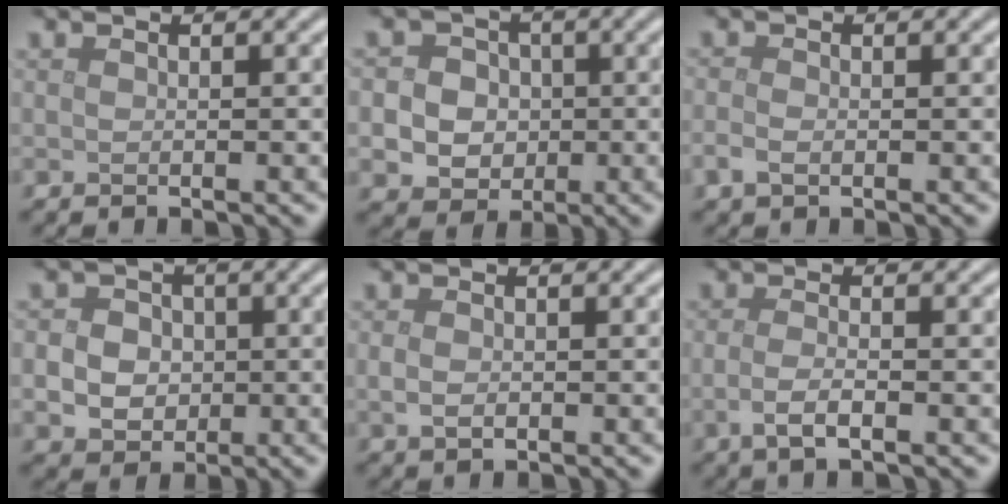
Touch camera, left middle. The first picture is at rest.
{"total": 7.5, "force": [-0.1, 6.9, 2.9], "torque": [-0.043, 0.030, -0.027]}
{"total": 1.5, "force": [-0.5, 1.0, 1.1], "torque": [-0.026, -0.003, -0.012]}
{"total": 6.7, "force": [0.2, 5.9, 3.1], "torque": [-0.049, 0.029, -0.023]}
{"total": 1.5, "force": [-0.1, 1.0, 1.1], "torque": [-0.025, -0.003, 0.000]}
{"total": 2.5, "force": [-0.7, 0.9, 2.3], "torque": [-0.046, -0.003, -0.017]}